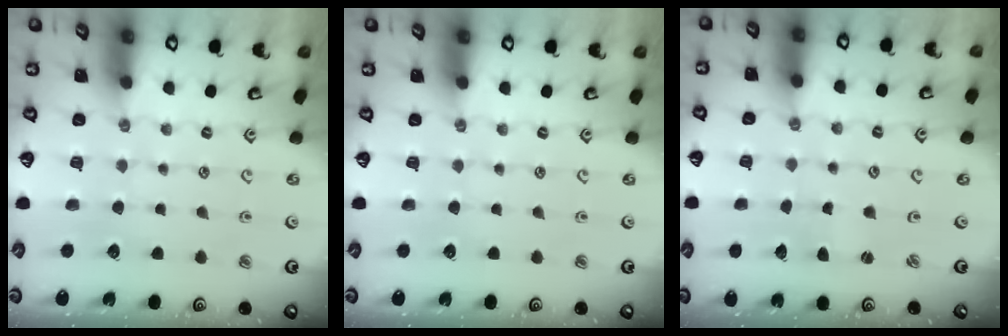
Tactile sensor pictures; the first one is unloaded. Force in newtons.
{"total": 0.0}
{"total": 0.0}